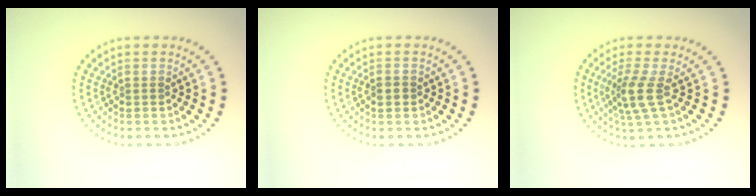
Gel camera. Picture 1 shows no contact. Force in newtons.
{"total": 1.4, "press": 1.4, "slide": 0.2}
{"total": 2.9, "press": 2.2, "slide": 1.8}